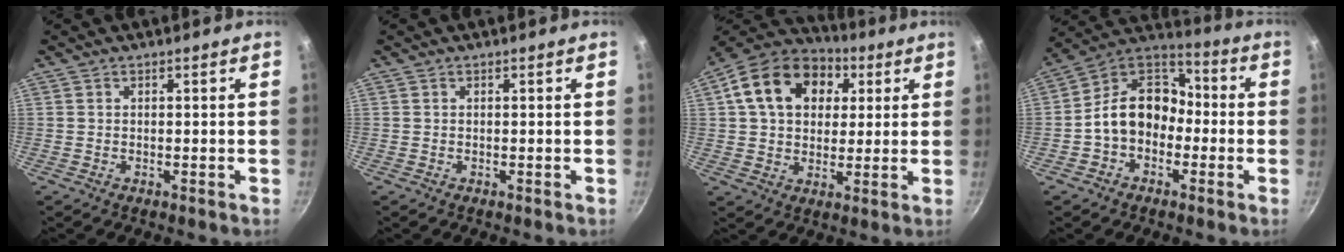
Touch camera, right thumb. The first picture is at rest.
{"total": 0.0}
{"total": 18.1, "force": [5.3, 13.3, 11.1], "torque": [-0.175, 0.018, 0.075]}
{"total": 13.5, "force": [-2.7, 10.4, 8.1], "torque": [-0.089, 0.056, -0.070]}